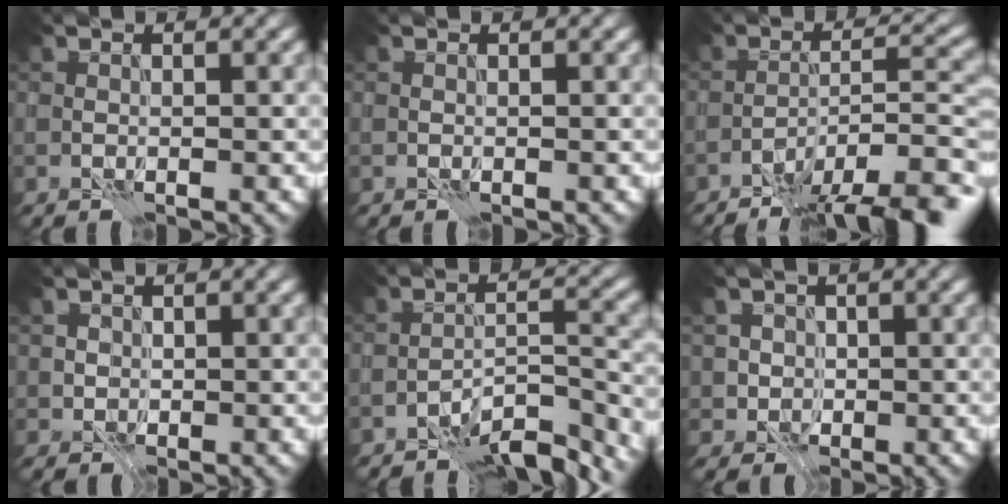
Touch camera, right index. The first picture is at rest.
{"total": 0.0}
{"total": 11.0, "force": [-8.4, 2.4, 6.7], "torque": [-0.094, 0.005, -0.130]}
{"total": 1.4, "force": [0.6, 1.2, 0.2], "torque": [-0.001, 0.000, 0.011]}
{"total": 7.0, "force": [-5.9, 1.6, 3.5], "torque": [-0.045, 0.007, -0.100]}
{"total": 2.2, "force": [0.6, 2.1, 0.4], "torque": [0.005, 0.000, 0.018]}